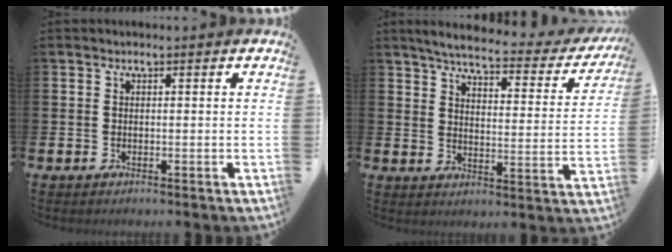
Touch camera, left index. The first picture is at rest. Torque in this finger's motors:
{"motor_torque": [1.07, -1.06, 0.19, 0.07]}